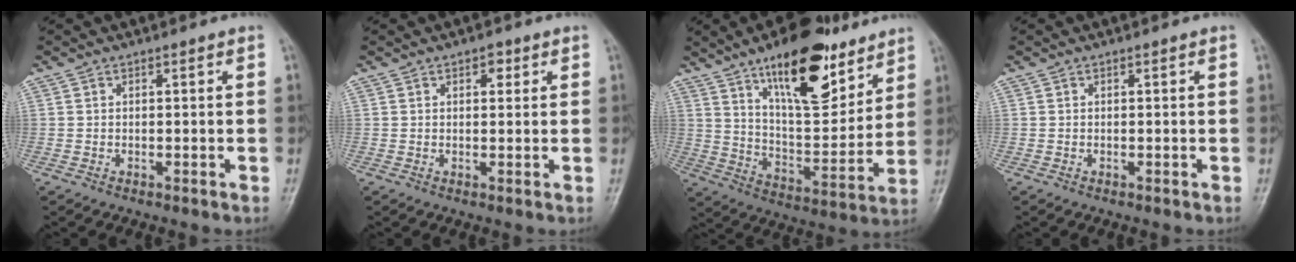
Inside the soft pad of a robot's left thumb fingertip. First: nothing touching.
{"total": 2.5, "force": [1.2, 1.5, 1.6], "torque": [-0.009, -0.002, 0.014]}
{"total": 20.4, "force": [12.6, 8.0, 13.9], "torque": [-0.171, -0.071, 0.211]}
{"total": 0.0}